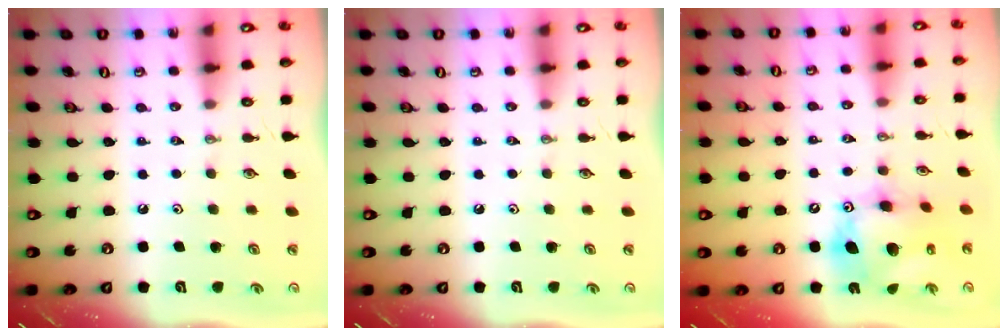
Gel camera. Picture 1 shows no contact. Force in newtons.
{"total": 0.0}
{"total": 15.2, "press": 15.2, "slide": 1.4}